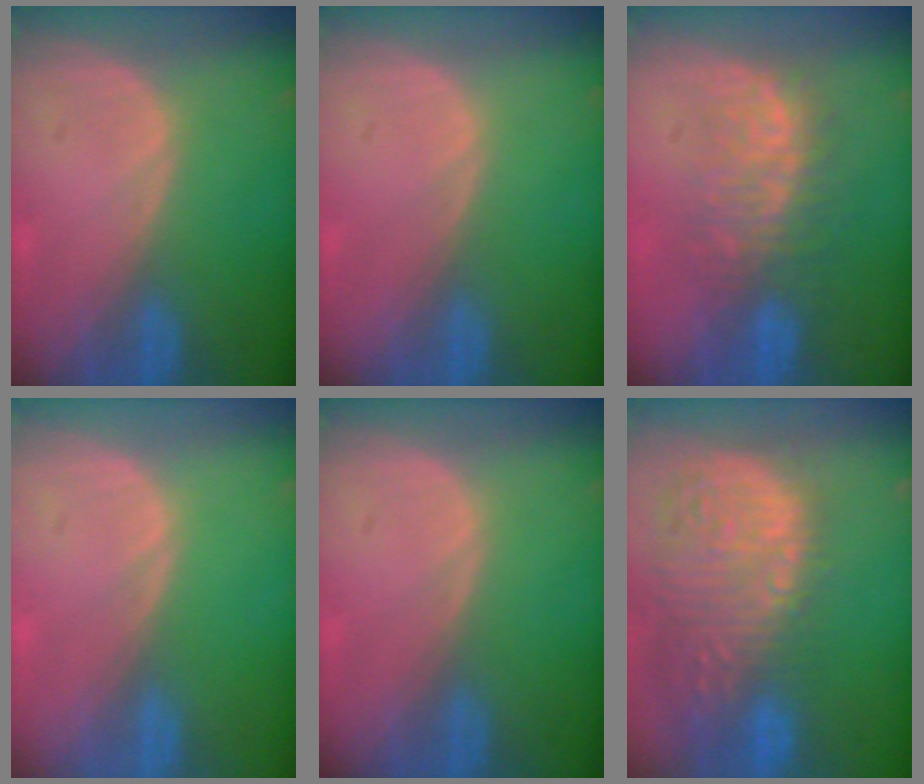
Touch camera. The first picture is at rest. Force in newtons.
{"total": 0.0}
{"total": 7.7, "press": 7.6, "slide": 1.3}
{"total": 0.0}
{"total": 0.0}
{"total": 15.4, "press": 12.6, "slide": 8.8}